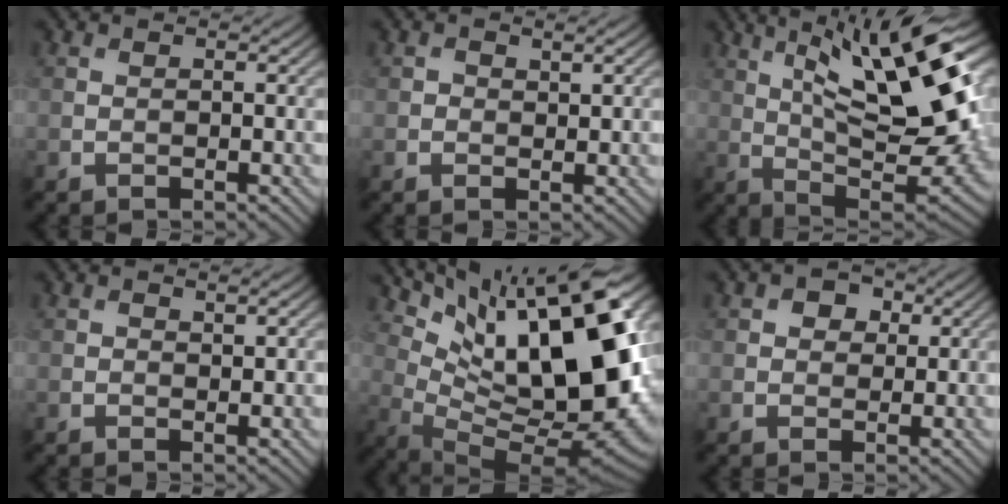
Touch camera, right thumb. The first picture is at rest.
{"total": 1.4, "force": [0.5, 0.9, 1.0], "torque": [-0.017, -0.001, 0.009]}
{"total": 17.8, "force": [5.6, 5.9, 15.8], "torque": [-0.266, 0.017, 0.092]}
{"total": 1.1, "force": [0.5, 0.5, 0.9], "torque": [-0.015, -0.001, 0.008]}
{"total": 18.5, "force": [7.3, 6.9, 15.5], "torque": [-0.256, 0.017, 0.139]}
{"total": 2.8, "force": [1.0, 2.2, 1.5], "torque": [-0.023, 0.002, 0.010]}